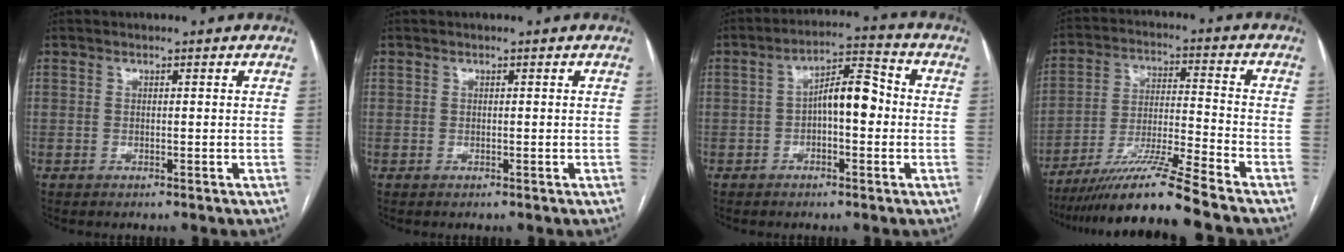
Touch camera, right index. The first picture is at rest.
{"total": 0.0}
{"total": 7.4, "force": [-0.5, 2.6, 7.0], "torque": [-0.116, 0.032, -0.010]}
{"total": 13.5, "force": [-11.1, -1.9, 7.5], "torque": [-0.137, -0.015, -0.199]}